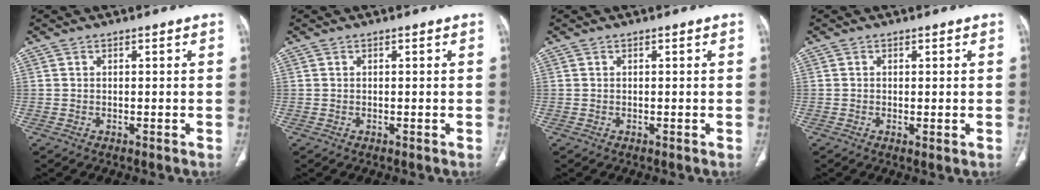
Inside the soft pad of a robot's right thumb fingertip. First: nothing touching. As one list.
[{"total": 0.0}, {"total": 0.0}, {"total": 0.9, "force": [-0.2, 0.3, 0.9], "torque": [-0.018, -0.006, -0.003]}]